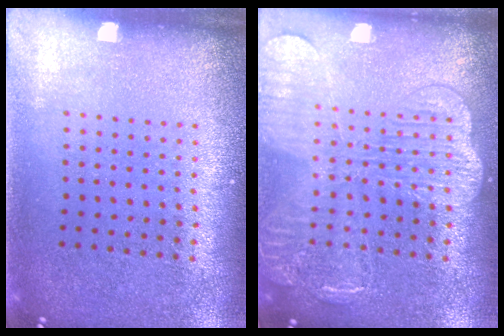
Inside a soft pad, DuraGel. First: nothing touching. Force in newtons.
{"total": 4.0, "press": 3.9, "slide": 0.6}